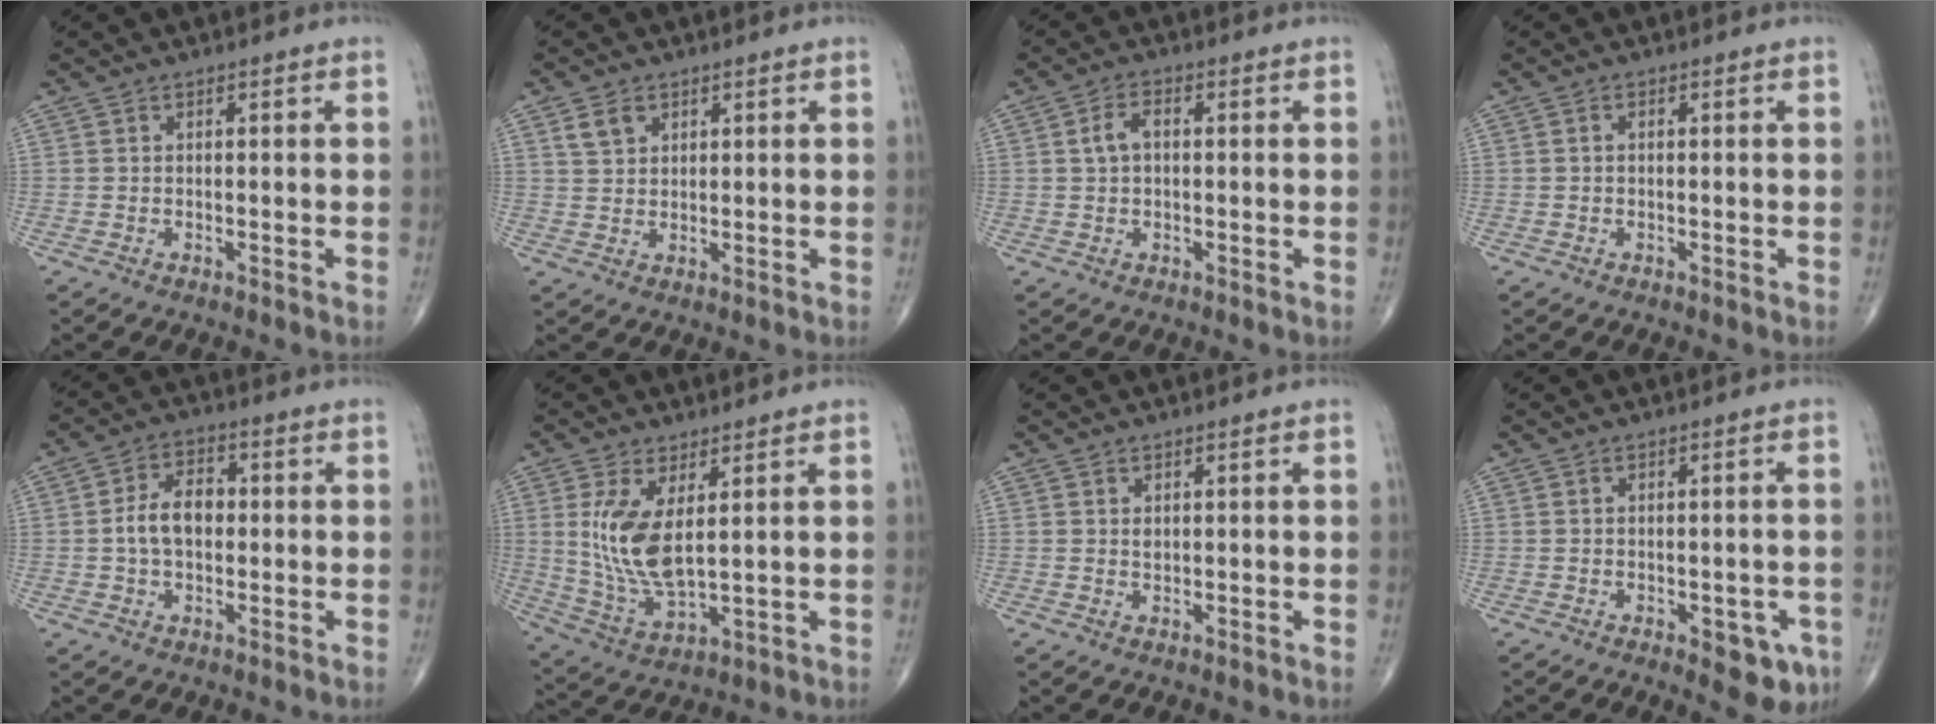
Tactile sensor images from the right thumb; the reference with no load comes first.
{"total": 3.6, "force": [1.9, 2.5, 1.7], "torque": [-0.024, -0.006, 0.040]}
{"total": 3.6, "force": [0.4, 2.2, 2.9], "torque": [-0.057, 0.012, 0.005]}
{"total": 0.5, "force": [-0.1, 0.3, 0.4], "torque": [-0.005, 0.000, -0.003]}
{"total": 7.3, "force": [-0.2, 4.8, 5.5], "torque": [-0.089, 0.020, -0.010]}
{"total": 11.3, "force": [2.5, 4.8, 9.9], "torque": [-0.201, -0.024, 0.064]}
{"total": 1.0, "force": [0.3, 0.6, 0.7], "torque": [-0.007, -0.002, 0.007]}
{"total": 6.6, "force": [-2.9, 3.1, 5.0], "torque": [-0.036, 0.005, -0.029]}